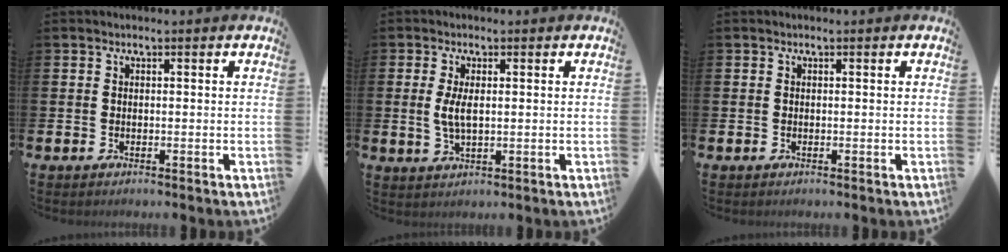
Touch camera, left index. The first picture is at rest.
{"total": 3.4, "force": [0.6, 1.3, 3.1], "torque": [-0.053, 0.002, 0.007]}
{"total": 0.0}